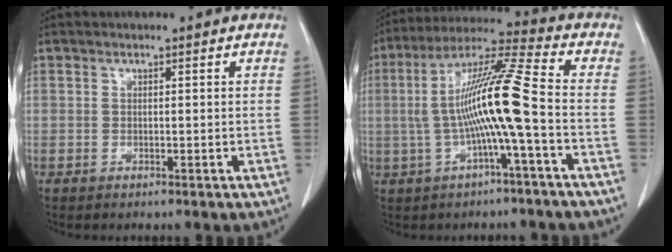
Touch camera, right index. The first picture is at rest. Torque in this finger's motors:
{"motor_torque": [2.12, -0.02, 1.05, 0.21]}